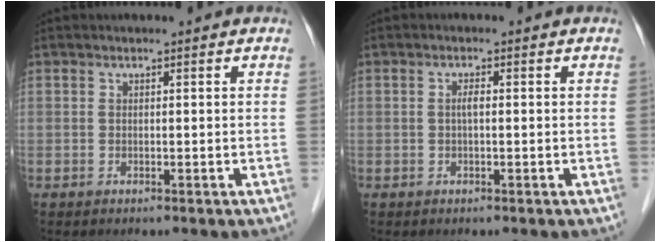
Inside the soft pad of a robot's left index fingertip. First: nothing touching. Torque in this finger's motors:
{"motor_torque": [0.33, 0.13, 0.02, 0.01]}